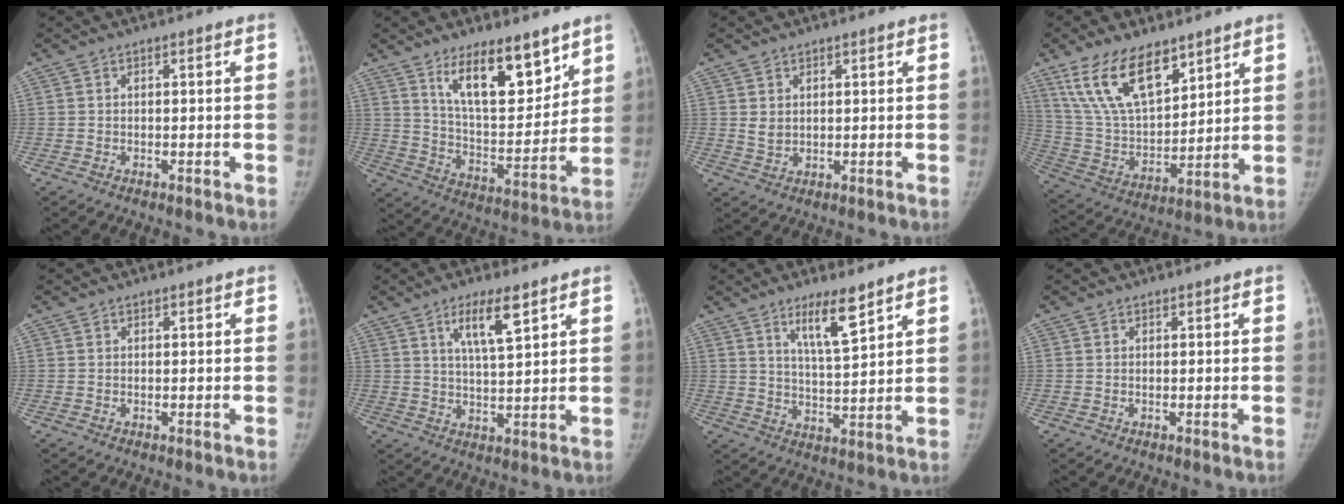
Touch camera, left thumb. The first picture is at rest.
{"total": 15.9, "force": [10.3, 5.9, 10.5], "torque": [-0.128, -0.073, 0.185]}
{"total": 2.6, "force": [1.1, 2.0, 1.2], "torque": [-0.014, -0.012, 0.028]}
{"total": 17.8, "force": [11.2, 8.4, 10.9], "torque": [-0.166, -0.052, 0.226]}
{"total": 0.0}
{"total": 8.3, "force": [4.4, 1.9, 6.7], "torque": [-0.116, -0.026, 0.083]}
{"total": 8.5, "force": [5.6, 1.5, 6.1], "torque": [-0.100, -0.042, 0.103]}
{"total": 0.0}